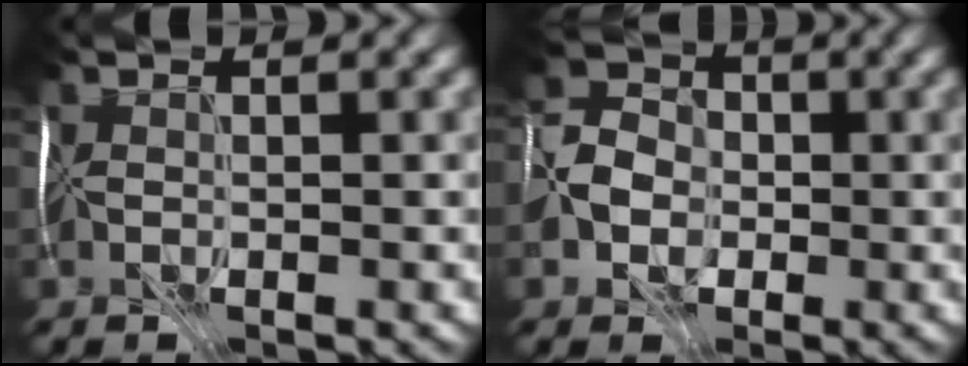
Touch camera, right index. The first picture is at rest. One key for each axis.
{"total": 2.8, "fx": -0.9, "fy": 2.5, "fz": 0.8, "tx": -0.010, "ty": 0.009, "tz": -0.023}